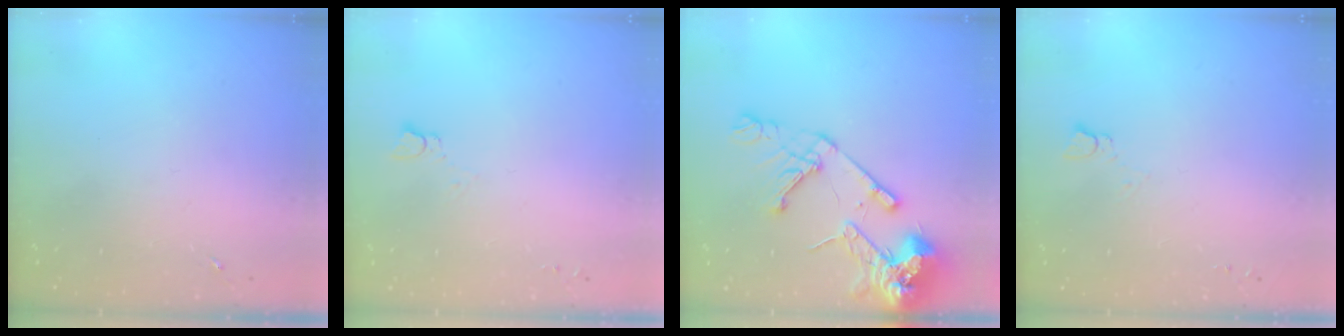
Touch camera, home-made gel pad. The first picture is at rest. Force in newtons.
{"total": 2.5, "press": 2.5, "slide": 0.2}
{"total": 19.4, "press": 19.2, "slide": 2.7}
{"total": 2.8, "press": 2.7, "slide": 0.3}